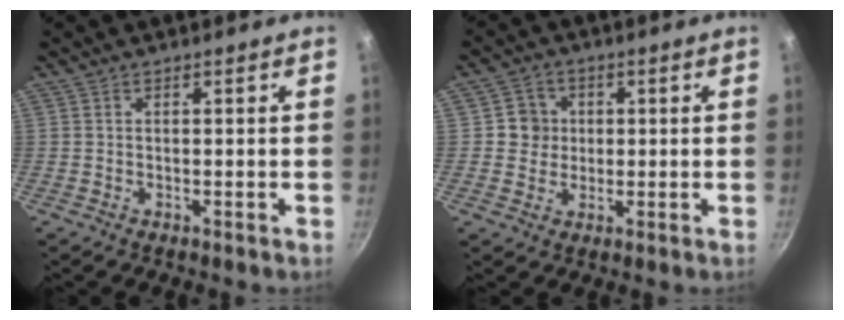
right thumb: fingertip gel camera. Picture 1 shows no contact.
{"total": 5.0, "force": [0.5, 4.8, 1.1], "torque": [0.019, 0.004, 0.000]}